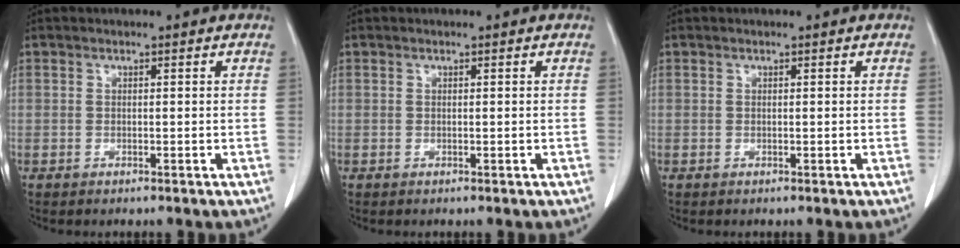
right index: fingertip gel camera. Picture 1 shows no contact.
{"total": 0.0}
{"total": 0.0}